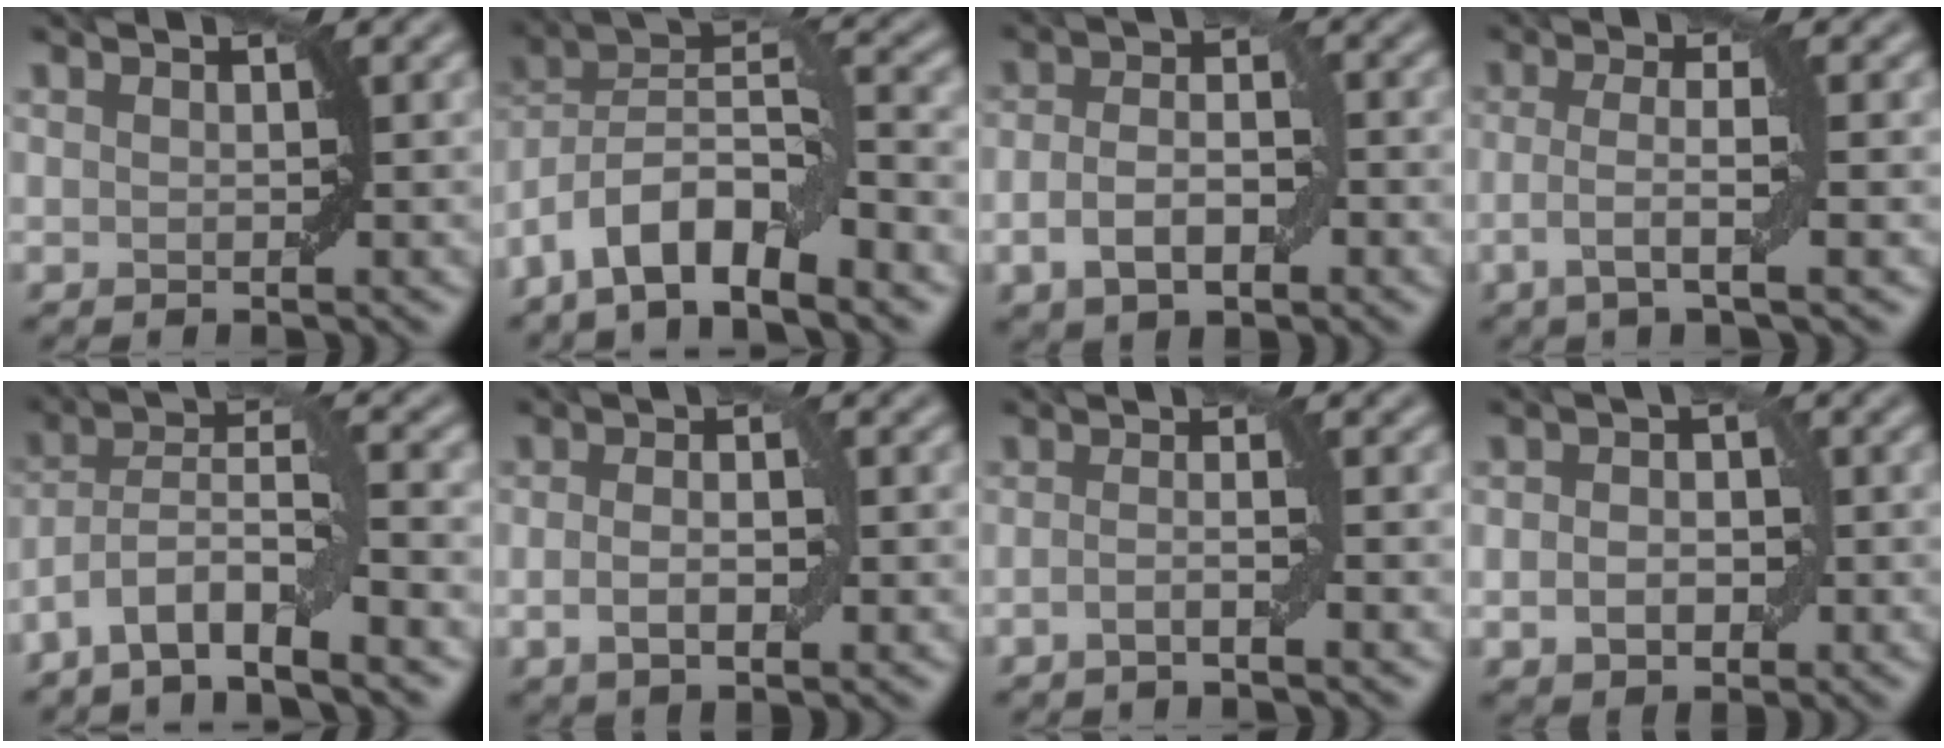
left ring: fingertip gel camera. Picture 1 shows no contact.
{"total": 8.7, "force": [-5.0, 2.7, 6.6], "torque": [-0.108, 0.014, -0.102]}
{"total": 4.5, "force": [-1.4, 2.4, 3.5], "torque": [-0.065, 0.002, -0.028]}
{"total": 3.5, "force": [-1.0, 0.5, 3.3], "torque": [-0.062, 0.003, -0.025]}
{"total": 6.8, "force": [-4.1, 1.4, 5.2], "torque": [-0.085, 0.013, -0.085]}
{"total": 3.6, "force": [-0.3, 1.5, 3.3], "torque": [-0.059, 0.001, -0.008]}
{"total": 1.6, "force": [-0.8, 0.2, 1.4], "torque": [-0.029, 0.003, -0.017]}
{"total": 3.6, "force": [-0.4, 2.6, 2.4], "torque": [-0.032, 0.001, -0.008]}